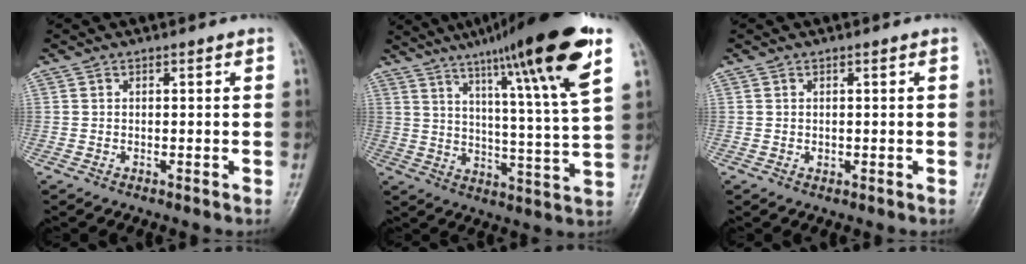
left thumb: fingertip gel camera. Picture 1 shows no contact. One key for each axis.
{"total": 21.7, "fx": 12.6, "fy": 1.3, "fz": 17.6, "tx": -0.253, "ty": -0.041, "tz": 0.186}
{"total": 0.7, "fx": 0.3, "fy": 0.4, "fz": 0.4, "tx": -0.003, "ty": -0.002, "tz": 0.007}